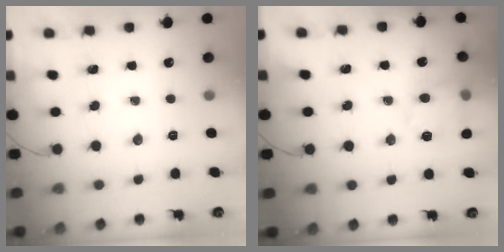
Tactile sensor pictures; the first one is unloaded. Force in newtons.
{"total": 12.6, "press": 12.4, "slide": 2.0}